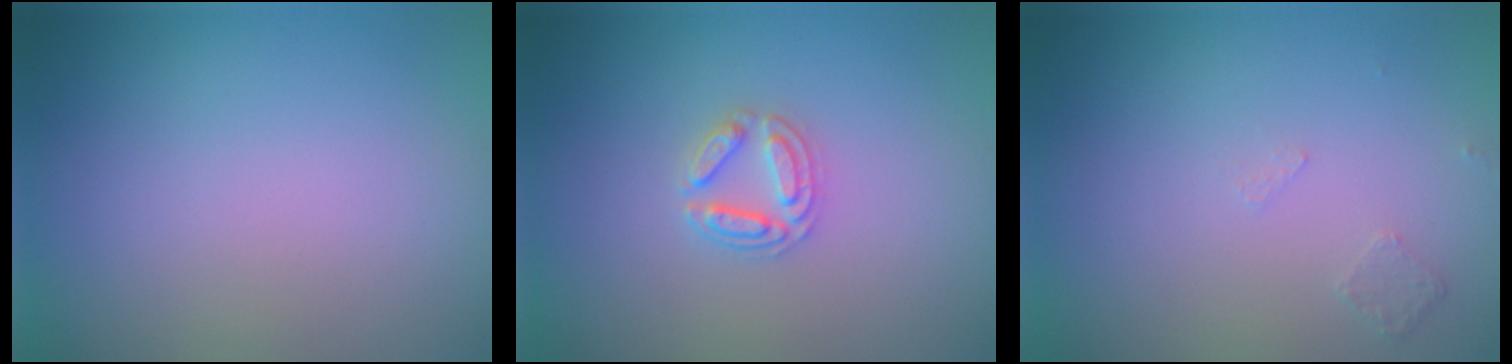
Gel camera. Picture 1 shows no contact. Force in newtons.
{"total": 2.8, "press": 2.7, "slide": 0.5}
{"total": 0.6, "press": 0.5, "slide": 0.4}